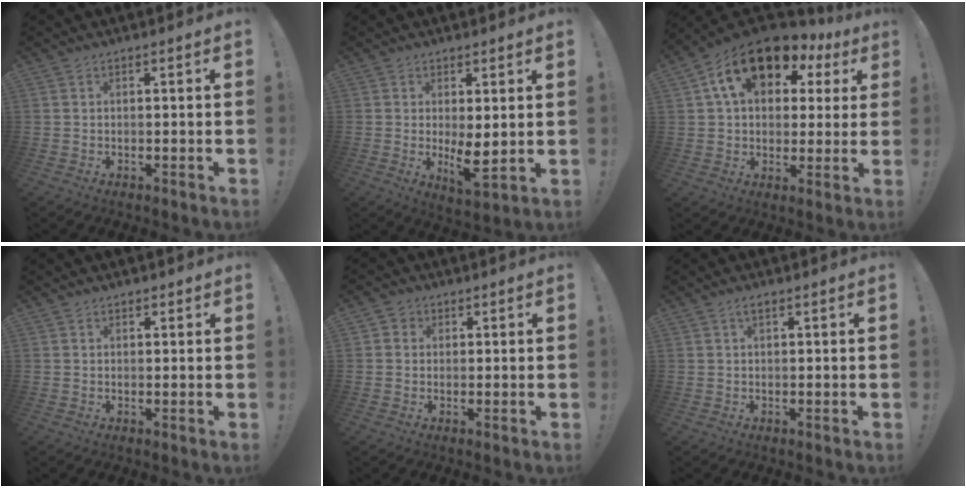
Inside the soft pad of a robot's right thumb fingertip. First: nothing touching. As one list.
[{"total": 7.1, "force": [0.7, 2.2, 6.7], "torque": [-0.094, -0.022, 0.019]}, {"total": 17.0, "force": [8.8, 10.5, 10.1], "torque": [-0.159, -0.040, 0.159]}, {"total": 1.1, "force": [0.8, 0.8, 0.1], "torque": [0.013, -0.007, 0.011]}, {"total": 2.3, "force": [0.4, 2.2, 0.6], "torque": [-0.006, 0.002, 0.007]}, {"total": 1.7, "force": [0.8, 0.6, 1.3], "torque": [-0.028, 0.002, 0.014]}]